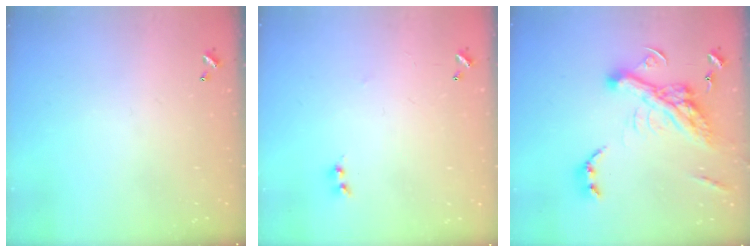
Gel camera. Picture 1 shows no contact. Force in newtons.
{"total": 1.8, "press": 1.8, "slide": 0.3}
{"total": 15.5, "press": 15.3, "slide": 2.6}